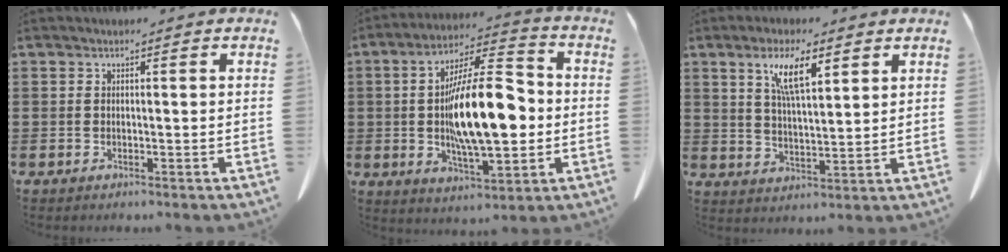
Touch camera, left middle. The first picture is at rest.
{"total": 16.1, "force": [-0.6, 6.3, 14.8], "torque": [-0.261, 0.001, -0.010]}
{"total": 7.7, "force": [4.4, 2.1, 6.0], "torque": [-0.120, 0.002, 0.074]}